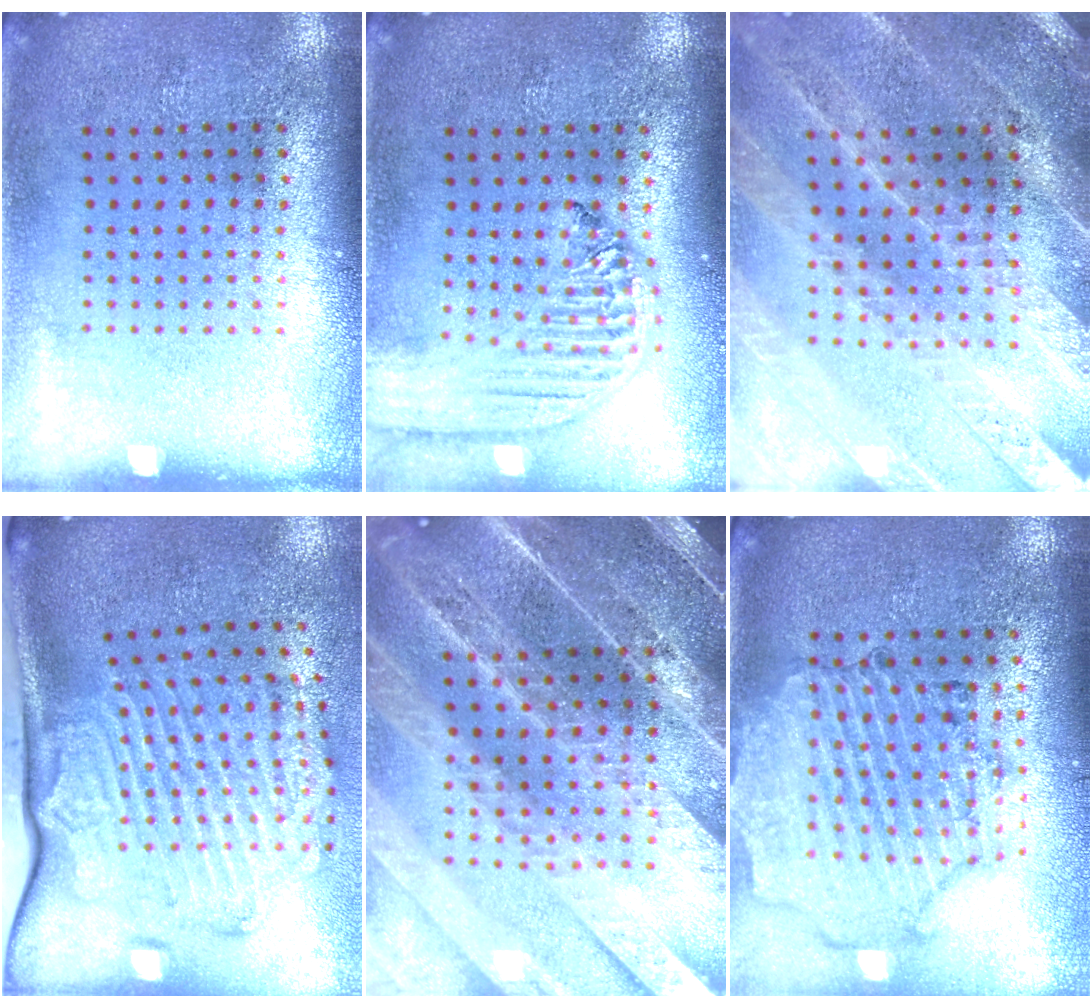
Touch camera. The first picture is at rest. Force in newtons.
{"total": 2.5, "press": 2.1, "slide": 1.4}
{"total": 2.4, "press": 2.4, "slide": 0.4}
{"total": 3.6, "press": 2.4, "slide": 2.6}
{"total": 5.1, "press": 4.4, "slide": 2.6}
{"total": 1.7, "press": 1.7, "slide": 0.3}